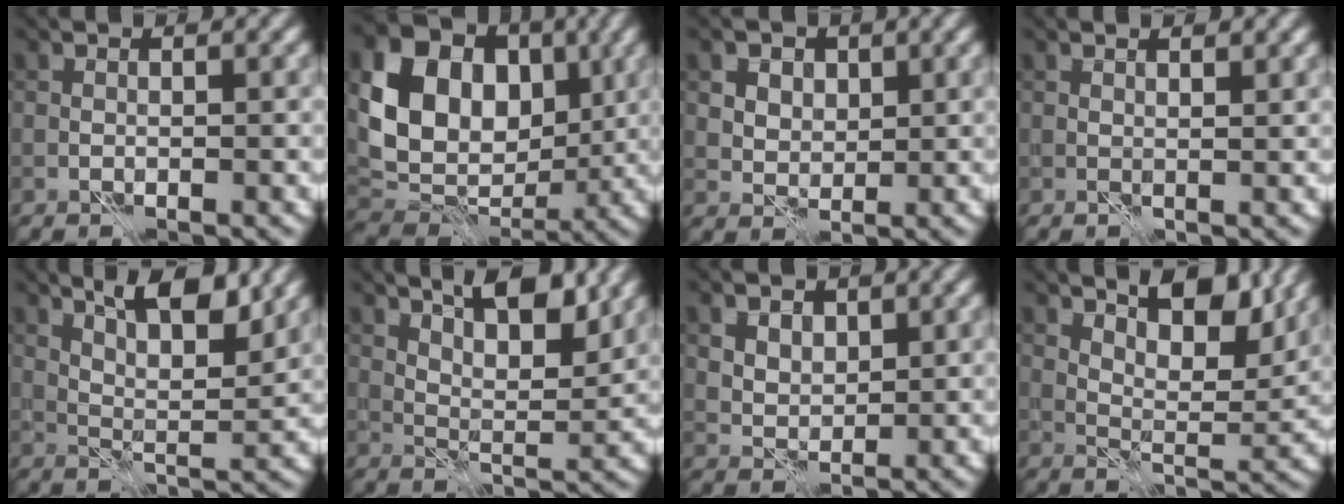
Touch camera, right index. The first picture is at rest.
{"total": 14.1, "force": [3.4, 10.7, 8.5], "torque": [-0.162, 0.031, 0.056]}
{"total": 5.1, "force": [2.8, 3.6, 2.4], "torque": [-0.055, 0.007, 0.039]}
{"total": 1.1, "force": [0.9, 0.2, 0.7], "torque": [-0.012, 0.001, 0.013]}
{"total": 6.9, "force": [4.5, 2.0, 4.9], "torque": [-0.067, 0.002, 0.068]}
{"total": 6.8, "force": [4.5, 2.1, 4.6], "torque": [-0.062, 0.000, 0.071]}
{"total": 3.8, "force": [2.1, 2.5, 1.9], "torque": [-0.046, 0.005, 0.039]}
{"total": 7.0, "force": [4.8, 2.4, 4.5], "torque": [-0.072, 0.000, 0.075]}